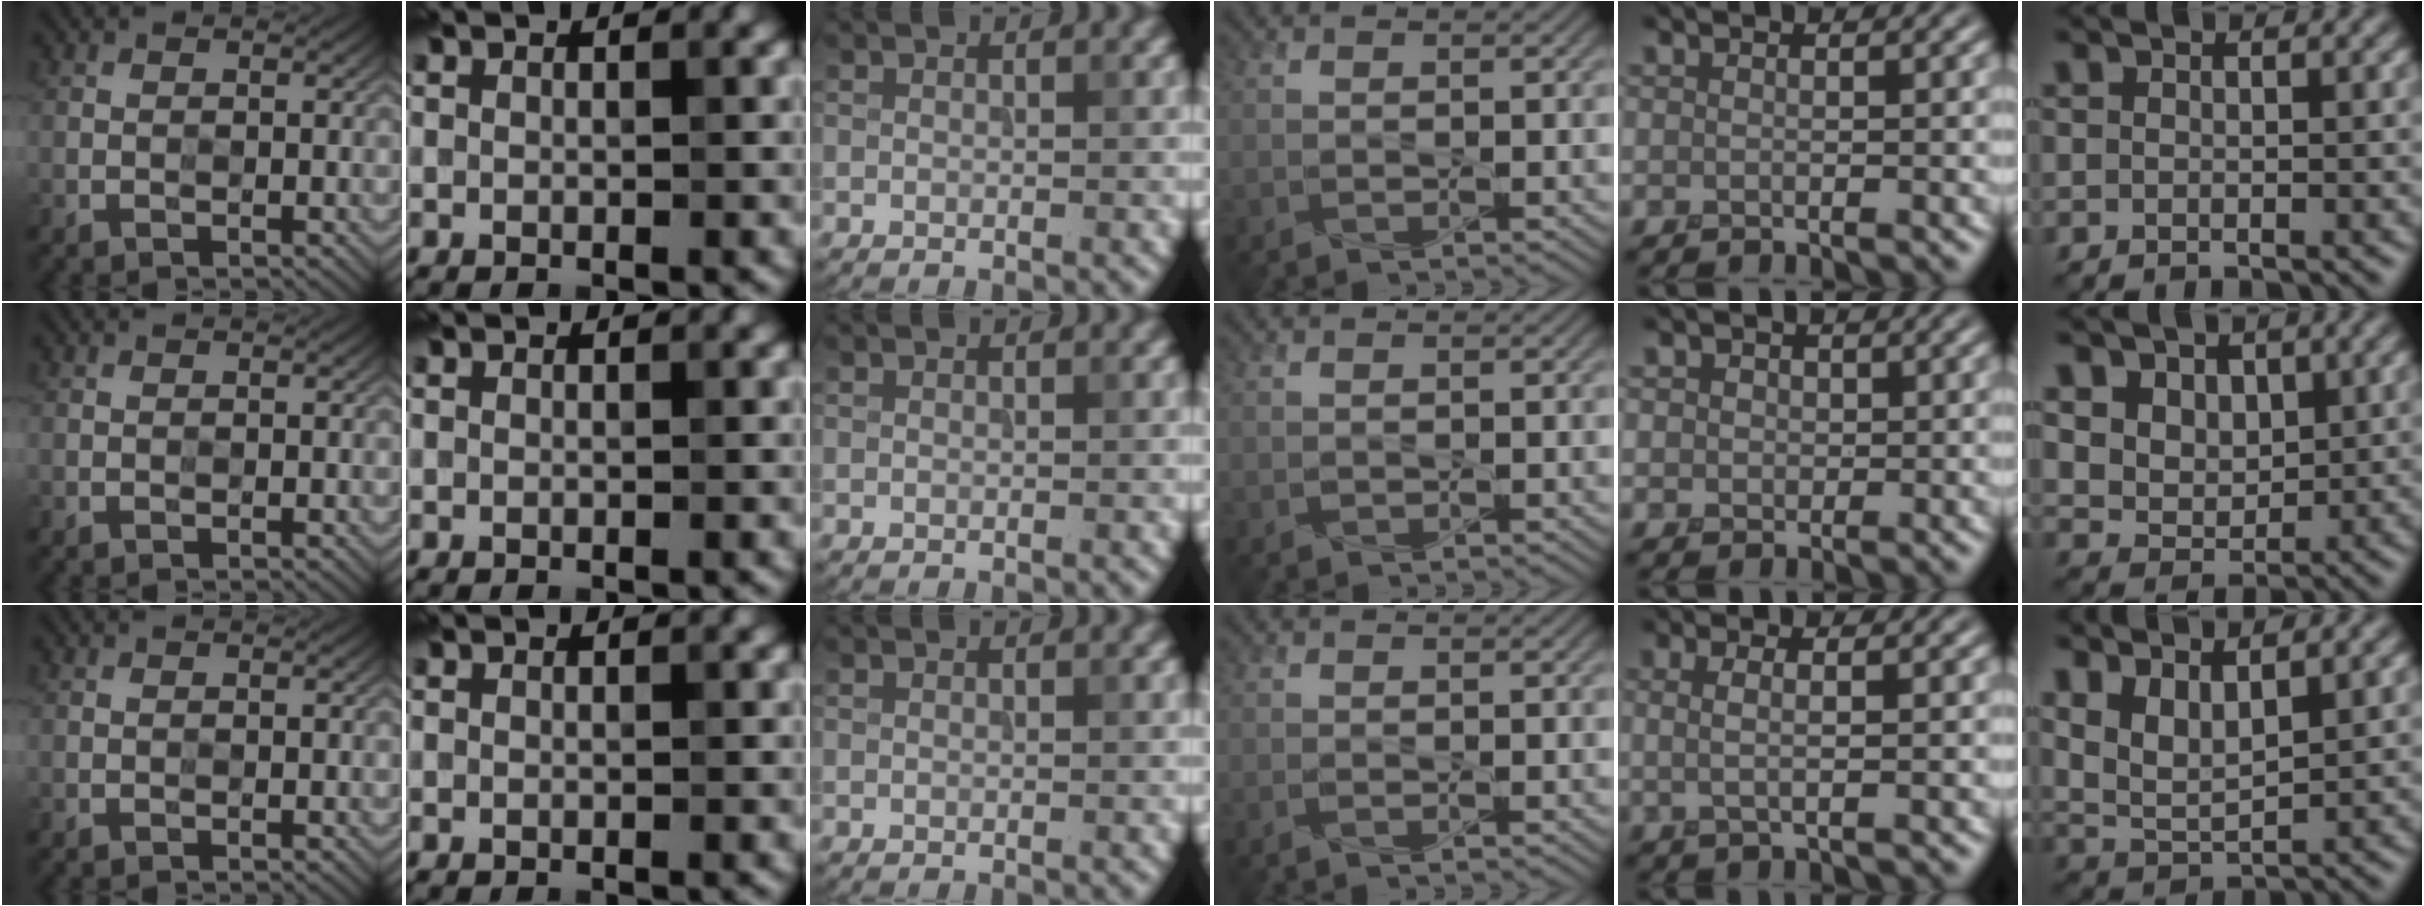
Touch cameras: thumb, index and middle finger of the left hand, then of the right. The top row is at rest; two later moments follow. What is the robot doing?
{"motion": "press", "object": "memory foam"}